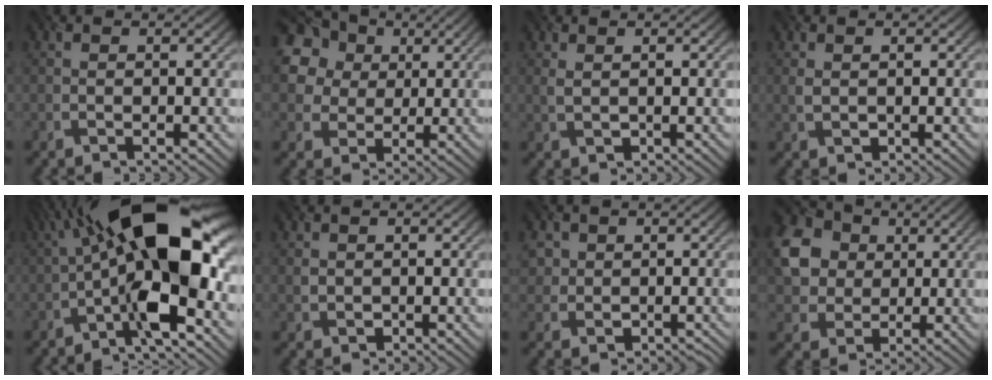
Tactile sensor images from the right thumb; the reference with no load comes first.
{"total": 17.7, "force": [7.3, 14.1, 7.6], "torque": [-0.224, 0.034, 0.118]}
{"total": 1.7, "force": [0.5, 0.9, 1.4], "torque": [-0.033, -0.001, 0.013]}
{"total": 1.7, "force": [0.2, 1.3, 1.2], "torque": [-0.027, -0.001, 0.006]}
{"total": 17.0, "force": [-1.3, 6.5, 15.7], "torque": [-0.249, 0.036, -0.038]}
{"total": 1.6, "force": [0.2, 1.4, 0.7], "torque": [-0.017, -0.004, 0.005]}
{"total": 4.3, "force": [0.7, 4.1, 1.2], "torque": [-0.025, 0.002, 0.001]}
{"total": 10.8, "force": [2.4, 8.9, 5.7], "torque": [-0.165, 0.012, 0.042]}